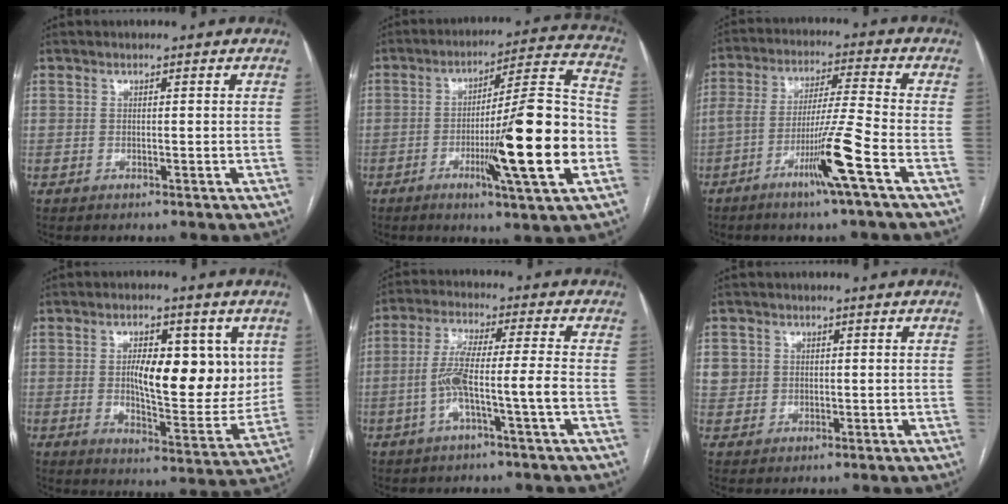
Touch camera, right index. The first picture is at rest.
{"total": 18.2, "force": [-4.9, 0.0, 17.5], "torque": [-0.270, -0.007, -0.078]}
{"total": 10.3, "force": [-5.1, -1.5, 8.8], "torque": [-0.170, -0.005, -0.098]}
{"total": 14.1, "force": [2.8, 5.2, 12.8], "torque": [-0.176, 0.002, 0.050]}
{"total": 9.4, "force": [-2.9, -0.9, 8.9], "torque": [-0.181, 0.017, -0.054]}
{"total": 3.3, "force": [0.7, 3.1, 0.6], "torque": [-0.010, 0.008, 0.019]}